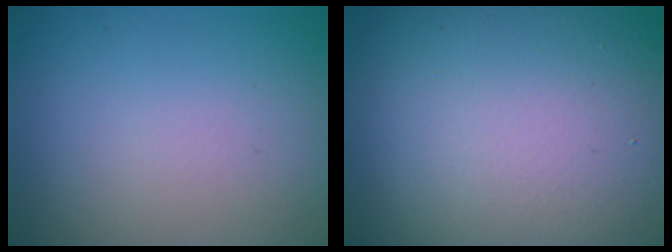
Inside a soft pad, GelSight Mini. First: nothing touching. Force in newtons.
{"total": 17.8, "press": 17.7, "slide": 1.1}